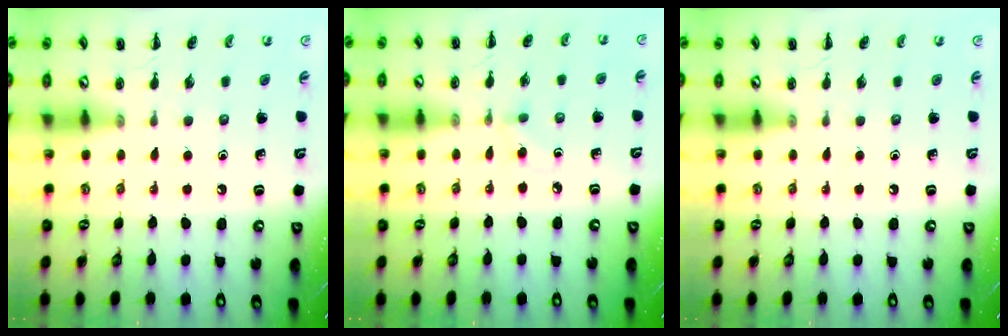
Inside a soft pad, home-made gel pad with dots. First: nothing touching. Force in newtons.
{"total": 2.9, "press": 2.7, "slide": 1.0}
{"total": 0.0}